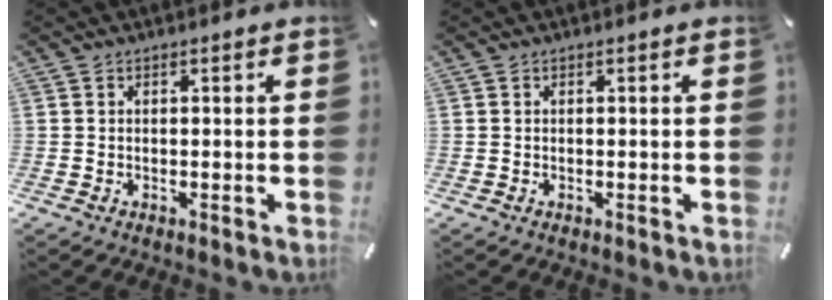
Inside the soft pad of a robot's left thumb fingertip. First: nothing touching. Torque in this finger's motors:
{"motor_torque": [-0.06, 0.06, 0.02, 0.04, 0.00]}